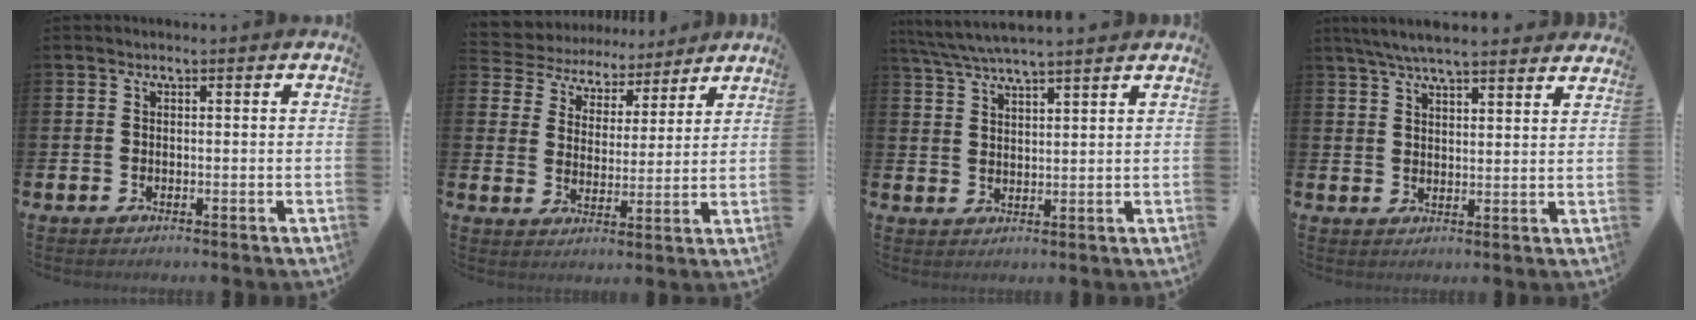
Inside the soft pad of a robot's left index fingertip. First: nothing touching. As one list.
[{"total": 5.5, "force": [4.8, 2.7, -0.4], "torque": [-0.023, -0.039, 0.081]}, {"total": 5.1, "force": [4.9, -0.1, 1.6], "torque": [-0.049, -0.018, 0.089]}, {"total": 6.2, "force": [5.9, 0.7, 2.0], "torque": [-0.051, -0.021, 0.106]}]